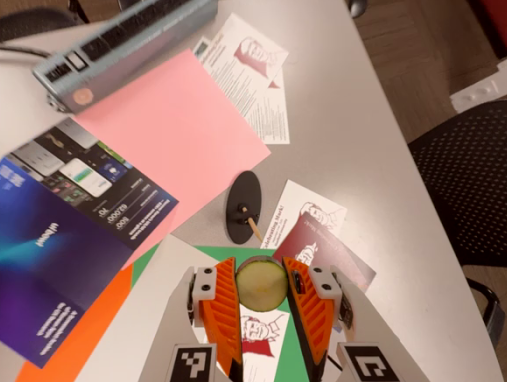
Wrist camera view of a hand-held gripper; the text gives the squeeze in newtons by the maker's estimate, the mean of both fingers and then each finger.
{"total": 10.9, "left": 10.9, "right": 11.0}